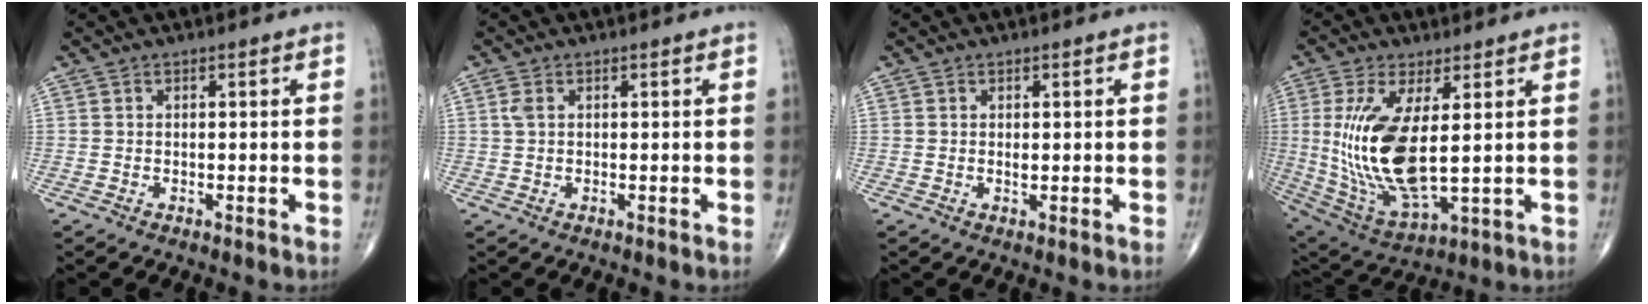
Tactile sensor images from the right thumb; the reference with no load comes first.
{"total": 1.6, "force": [0.5, 0.9, 1.3], "torque": [-0.037, 0.009, 0.012]}
{"total": 0.8, "force": [0.1, 0.4, 0.7], "torque": [-0.011, -0.002, 0.003]}
{"total": 16.9, "force": [1.7, 6.2, 15.7], "torque": [-0.329, -0.027, 0.050]}